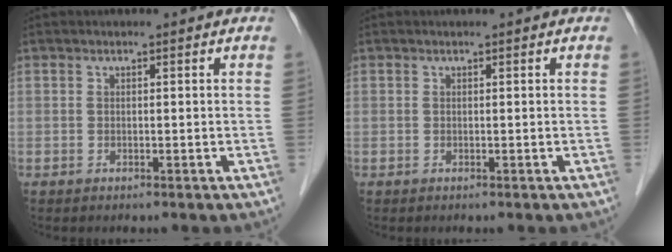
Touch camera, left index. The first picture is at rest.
{"total": 0.0}